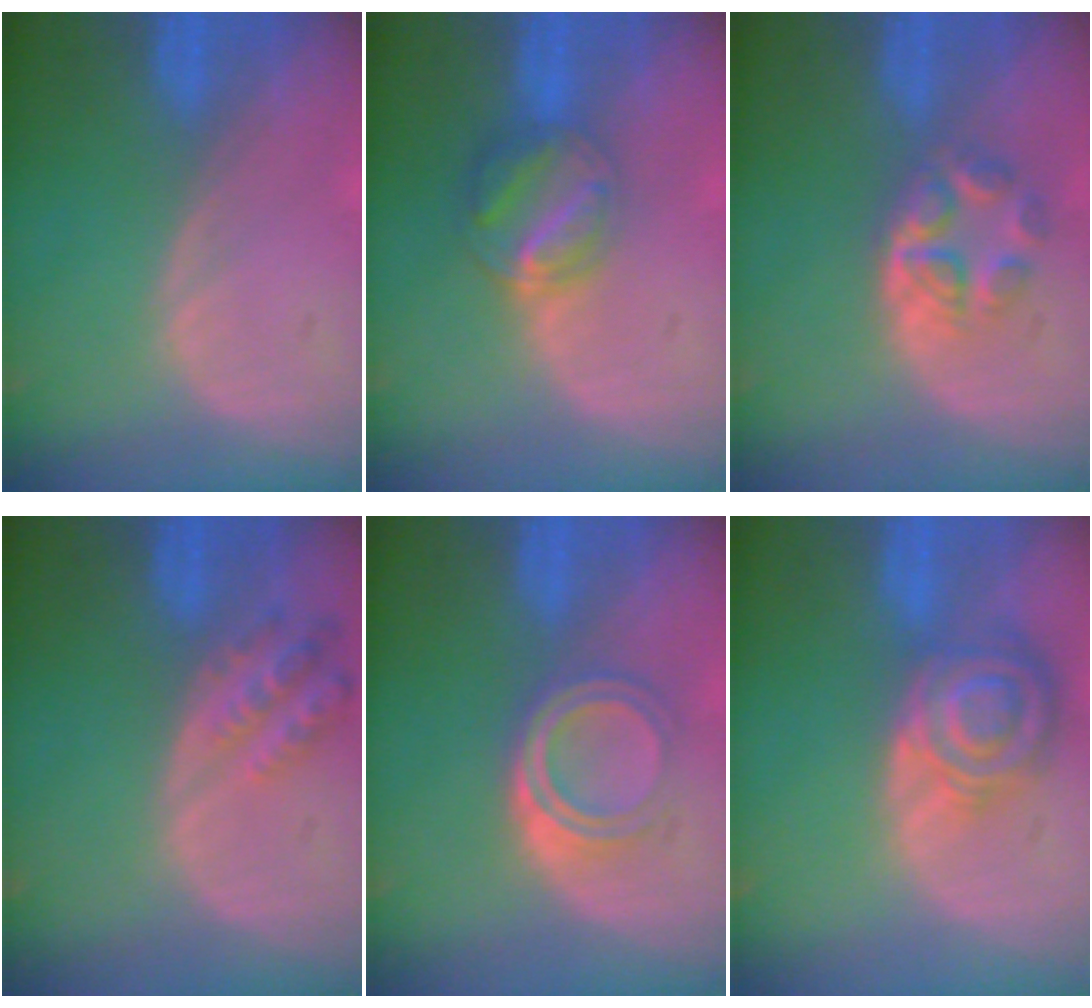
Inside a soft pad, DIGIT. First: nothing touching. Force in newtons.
{"total": 6.4, "press": 5.6, "slide": 3.1}
{"total": 5.2, "press": 4.8, "slide": 2.0}
{"total": 5.1, "press": 4.8, "slide": 1.6}
{"total": 5.1, "press": 4.5, "slide": 2.4}
{"total": 8.3, "press": 7.2, "slide": 4.0}